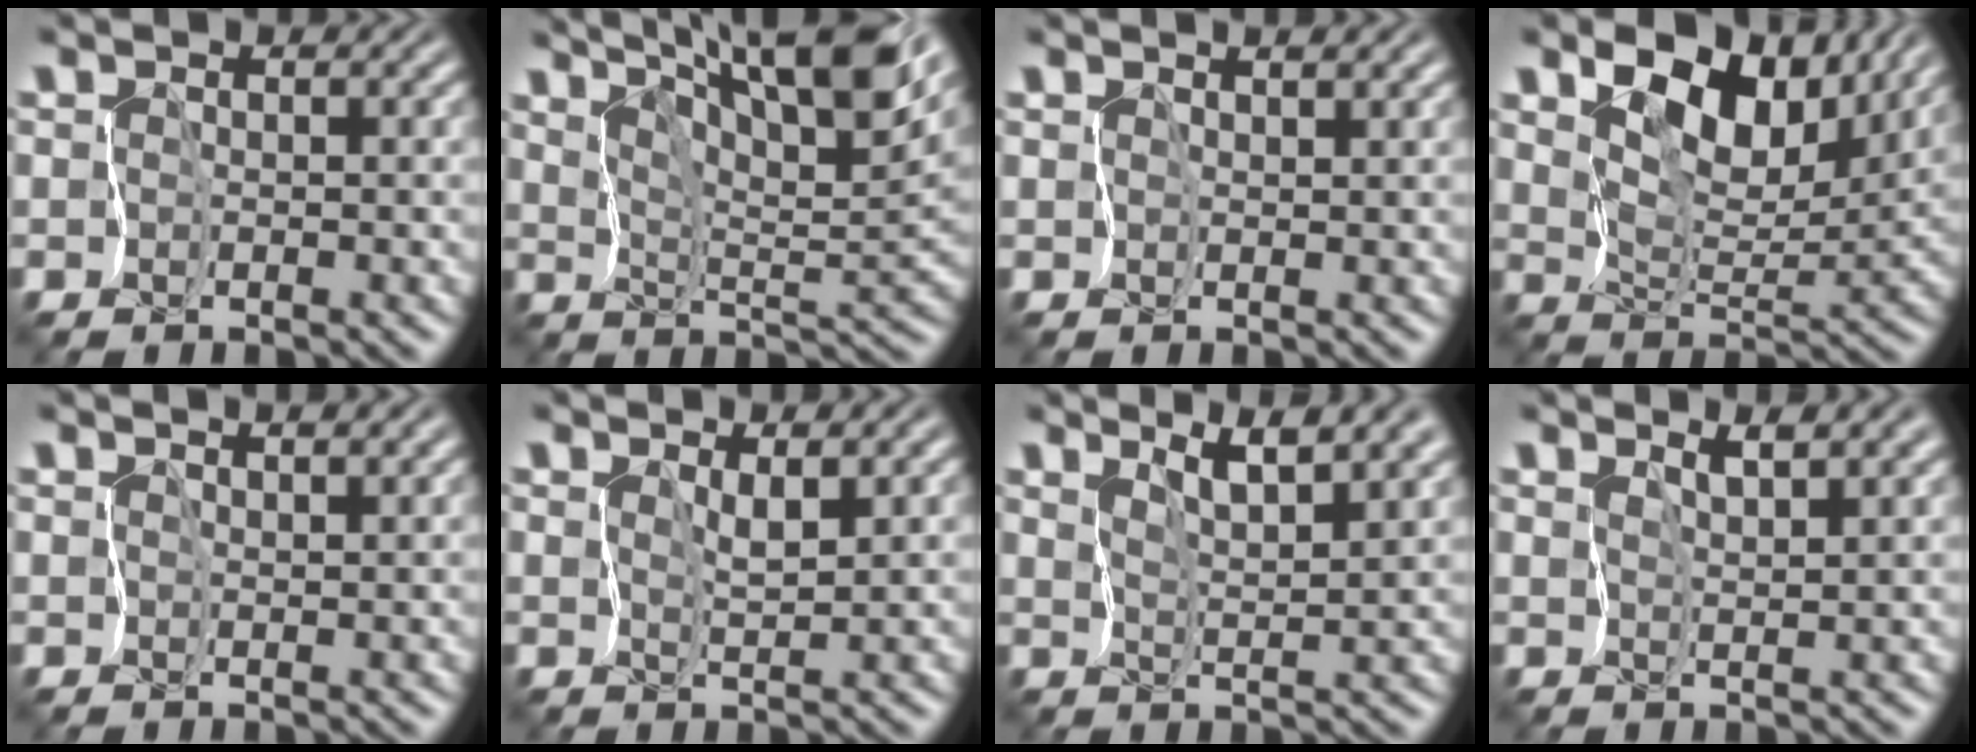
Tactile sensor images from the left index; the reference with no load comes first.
{"total": 13.4, "force": [9.5, 3.0, 9.0], "torque": [-0.145, 0.019, 0.132]}
{"total": 2.0, "force": [1.5, 0.6, 1.2], "torque": [-0.013, 0.006, 0.020]}
{"total": 7.7, "force": [4.9, 3.6, 4.7], "torque": [-0.078, -0.005, 0.083]}
{"total": 2.7, "force": [1.9, 0.9, 1.7], "torque": [-0.018, 0.010, 0.023]}
{"total": 1.6, "force": [1.2, 0.2, 1.1], "torque": [-0.022, -0.002, 0.027]}
{"total": 4.3, "force": [3.5, 0.3, 2.5], "torque": [-0.039, 0.011, 0.056]}
{"total": 3.2, "force": [2.7, 0.2, 1.8], "torque": [-0.026, 0.003, 0.039]}